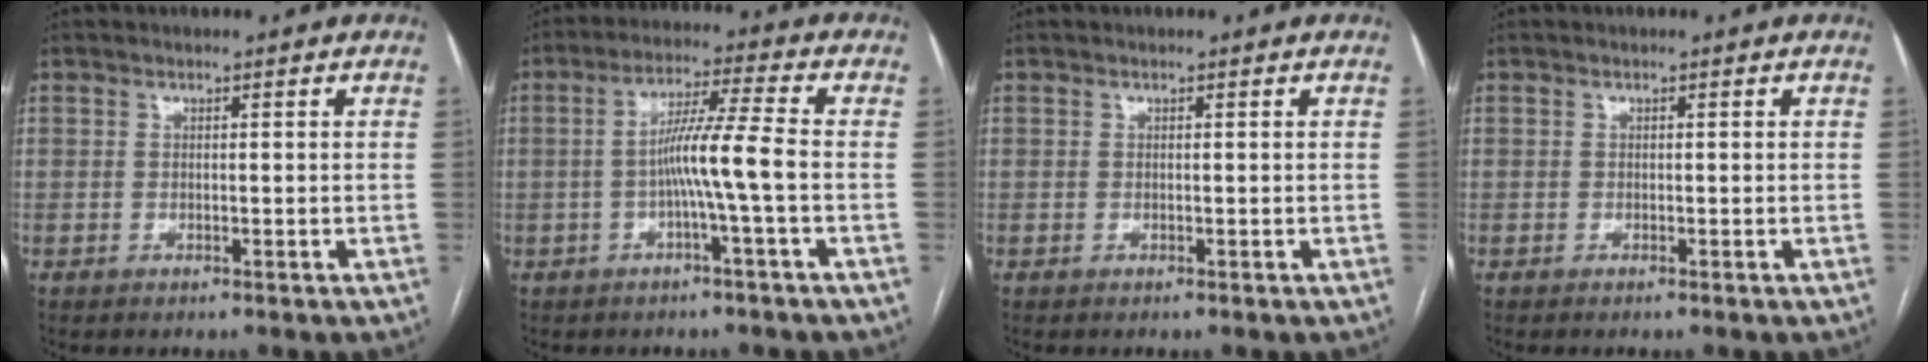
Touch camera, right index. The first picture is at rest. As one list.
[{"total": 7.4, "force": [-1.5, -1.1, 7.2], "torque": [-0.130, 0.011, -0.027]}, {"total": 0.0}, {"total": 0.0}]